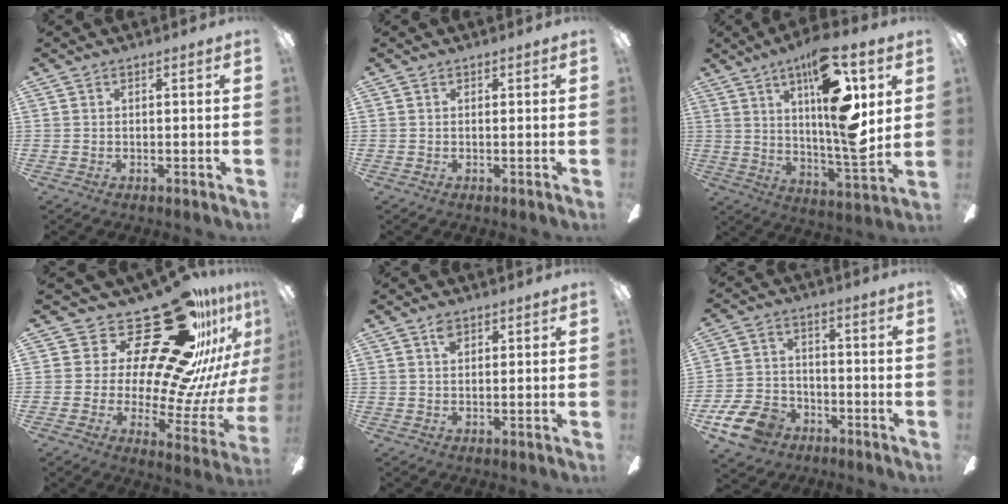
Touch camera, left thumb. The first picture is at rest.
{"total": 0.0}
{"total": 21.1, "force": [8.3, 5.9, 18.4], "torque": [-0.297, -0.051, 0.121]}
{"total": 30.7, "force": [20.0, 12.8, 19.4], "torque": [-0.248, -0.161, 0.357]}
{"total": 2.5, "force": [1.7, 1.2, 1.4], "torque": [-0.023, -0.002, 0.029]}
{"total": 11.9, "force": [-7.5, 7.5, 5.4], "torque": [-0.118, 0.052, -0.138]}